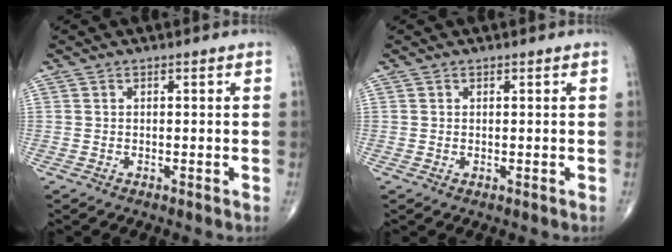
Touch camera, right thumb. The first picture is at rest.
{"total": 0.0}